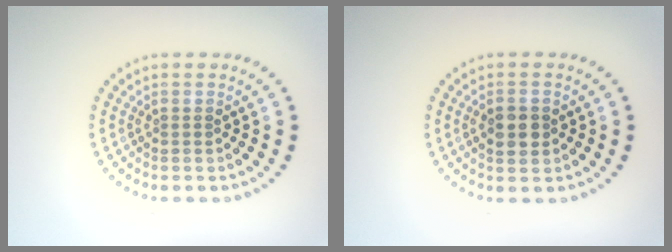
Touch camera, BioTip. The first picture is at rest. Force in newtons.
{"total": 2.8, "press": 2.8, "slide": 0.1}